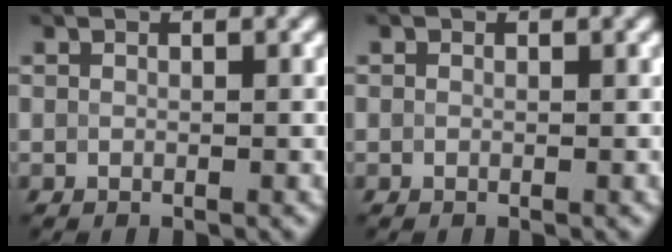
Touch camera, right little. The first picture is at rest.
{"total": 0.6, "force": [0.3, 0.5, 0.2], "torque": [-0.005, 0.004, -0.002]}